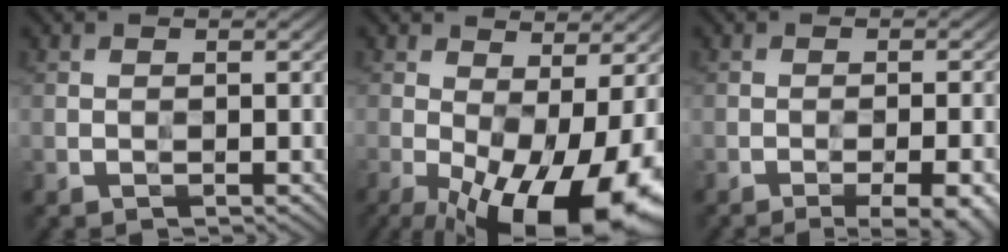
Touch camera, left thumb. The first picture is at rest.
{"total": 17.4, "force": [-5.6, 6.8, 15.0], "torque": [-0.244, -0.018, -0.071]}
{"total": 6.5, "force": [-3.8, 1.5, 5.1], "torque": [-0.072, 0.005, -0.044]}